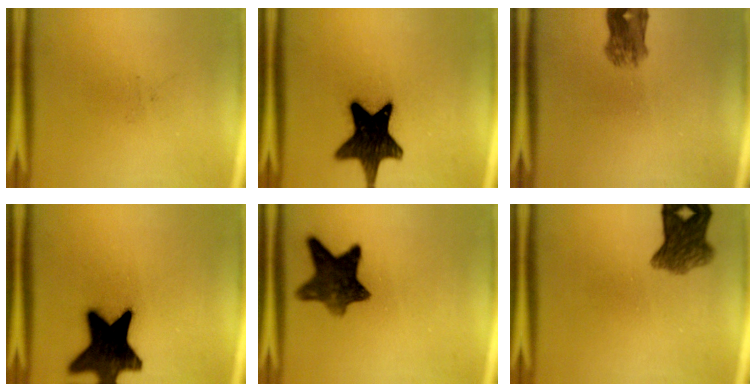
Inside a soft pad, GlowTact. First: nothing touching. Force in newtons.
{"total": 16.2}
{"total": 4.1}
{"total": 19.2}
{"total": 9.9}
{"total": 6.7}